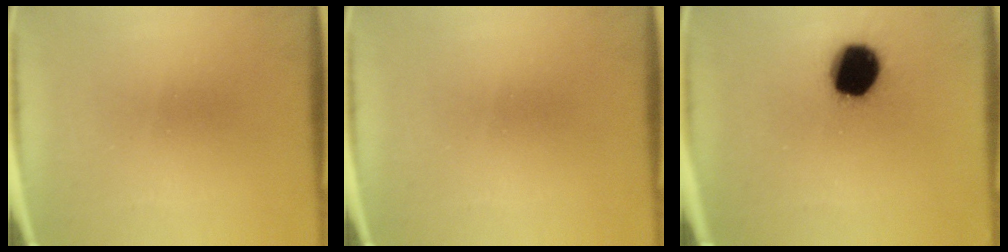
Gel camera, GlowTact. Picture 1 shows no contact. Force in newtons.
{"total": 0.0}
{"total": 15.2}